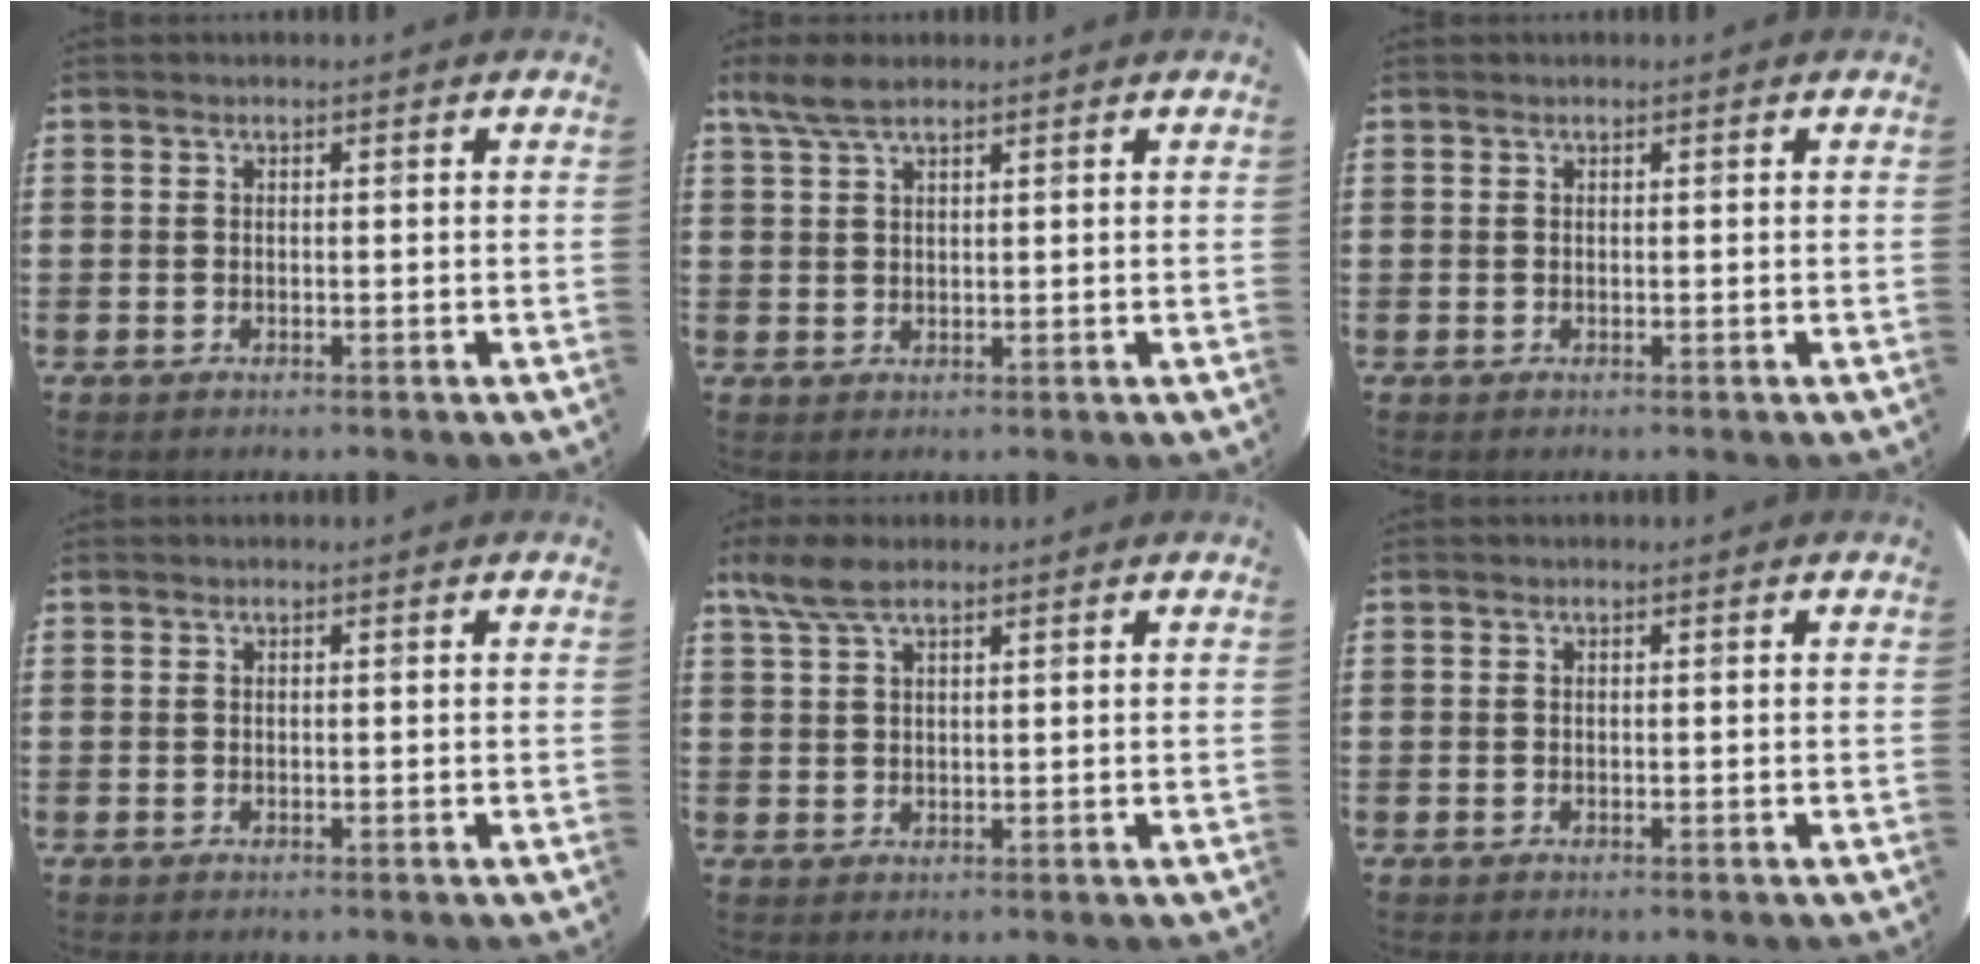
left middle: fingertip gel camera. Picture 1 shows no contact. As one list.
[{"total": 3.7, "force": [2.8, 1.0, 2.2], "torque": [-0.049, 0.006, 0.051]}, {"total": 0.0}, {"total": 0.0}, {"total": 4.5, "force": [3.1, 1.4, 2.8], "torque": [-0.062, 0.005, 0.057]}, {"total": 0.0}]